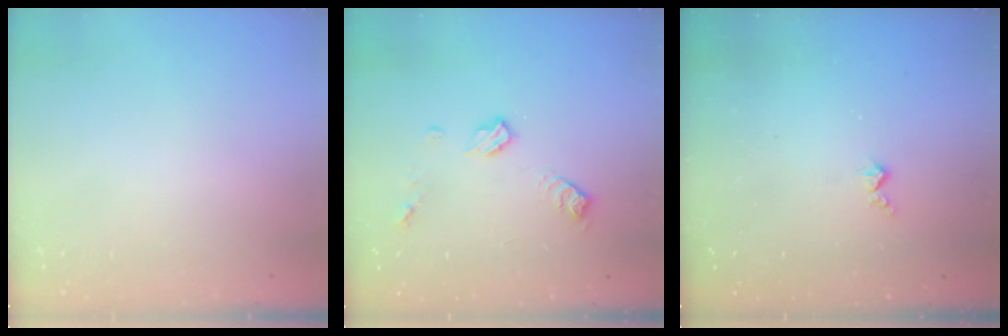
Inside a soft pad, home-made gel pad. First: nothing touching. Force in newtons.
{"total": 8.6, "press": 8.6, "slide": 0.3}
{"total": 3.6, "press": 3.5, "slide": 0.5}